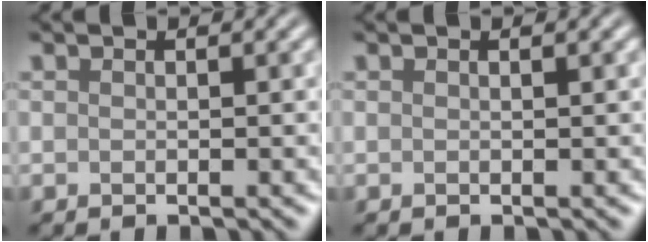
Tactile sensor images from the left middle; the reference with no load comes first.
{"total": 1.0, "force": [0.5, 0.4, 0.7], "torque": [-0.001, -0.004, -0.001]}